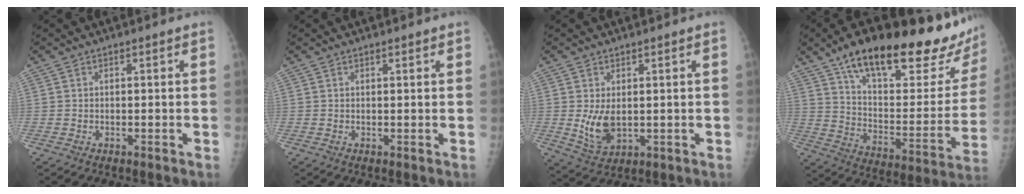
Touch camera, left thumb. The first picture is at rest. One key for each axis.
{"total": 1.1, "fx": 0.9, "fy": 0.1, "fz": 0.6, "tx": -0.006, "ty": 0.000, "tz": 0.013}
{"total": 5.8, "fx": 0.5, "fy": 3.3, "fz": 4.7, "tx": -0.081, "ty": -0.019, "tz": 0.023}
{"total": 32.2, "fx": 21.0, "fy": 10.0, "fz": 22.3, "tx": -0.299, "ty": -0.048, "tz": 0.316}